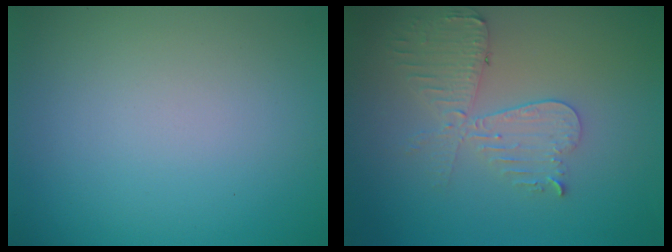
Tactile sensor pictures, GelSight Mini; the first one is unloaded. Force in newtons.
{"total": 4.2, "press": 3.7, "slide": 2.1}